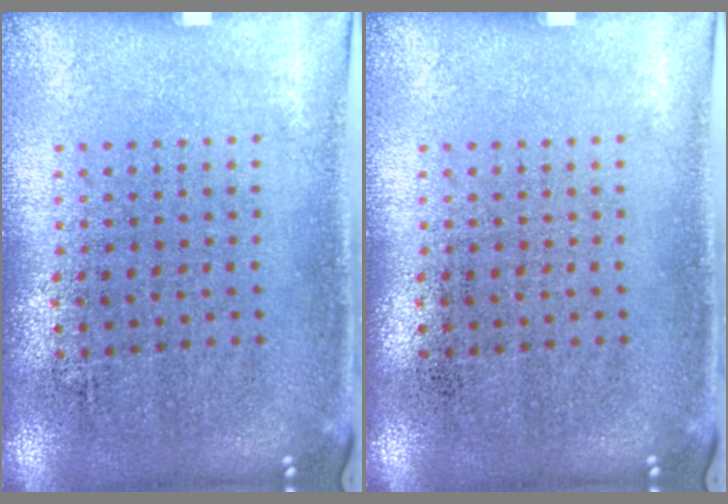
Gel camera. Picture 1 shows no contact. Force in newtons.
{"total": 0.0}